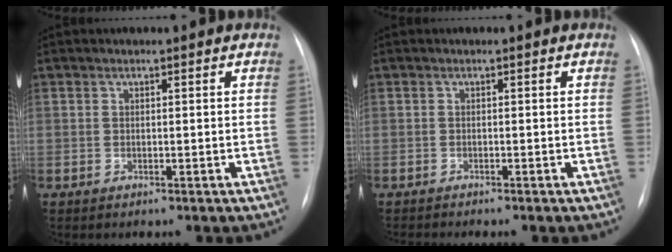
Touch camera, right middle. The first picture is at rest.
{"total": 1.7, "force": [-1.6, -0.4, 0.7], "torque": [-0.004, -0.002, -0.020]}